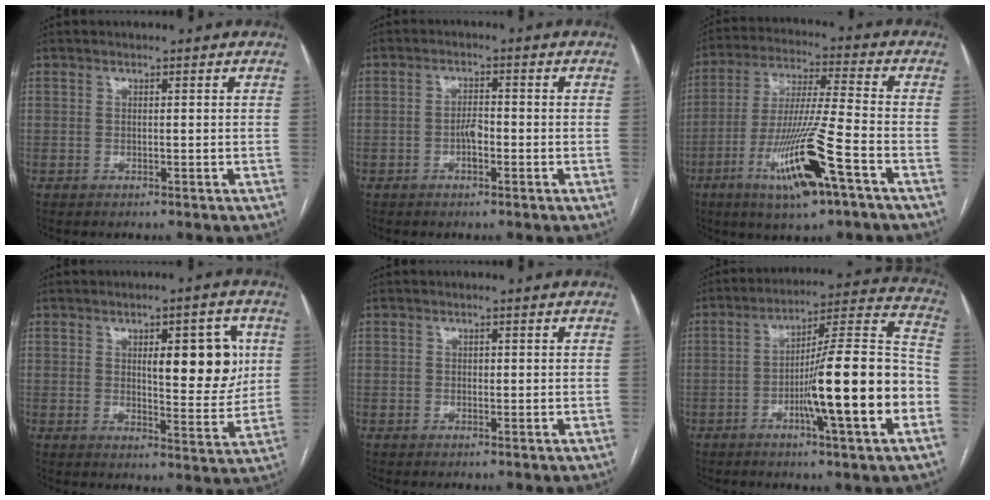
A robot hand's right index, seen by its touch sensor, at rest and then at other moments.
{"total": 2.6, "force": [-0.9, 1.0, 2.2], "torque": [-0.036, 0.004, -0.017]}
{"total": 14.9, "force": [-7.0, 0.6, 13.2], "torque": [-0.263, -0.020, -0.122]}
{"total": 10.3, "force": [2.6, 3.2, 9.5], "torque": [-0.125, 0.005, 0.040]}
{"total": 0.5, "force": [0.1, 0.4, 0.3], "torque": [-0.003, 0.001, 0.000]}
{"total": 17.4, "force": [-5.1, 0.5, 16.6], "torque": [-0.254, 0.008, -0.081]}